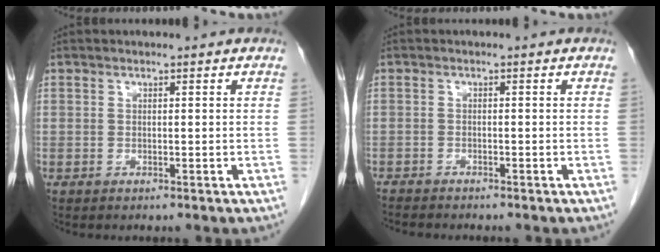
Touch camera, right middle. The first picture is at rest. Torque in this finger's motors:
{"motor_torque": [-0.48, -0.09, -0.07, -0.03]}